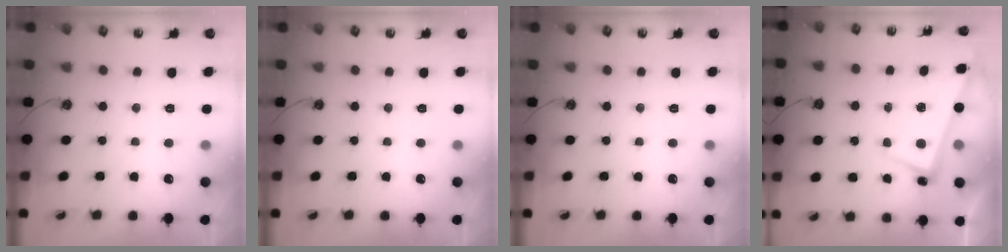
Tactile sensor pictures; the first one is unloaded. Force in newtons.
{"total": 0.0}
{"total": 0.0}
{"total": 2.5, "press": 2.5, "slide": 0.7}